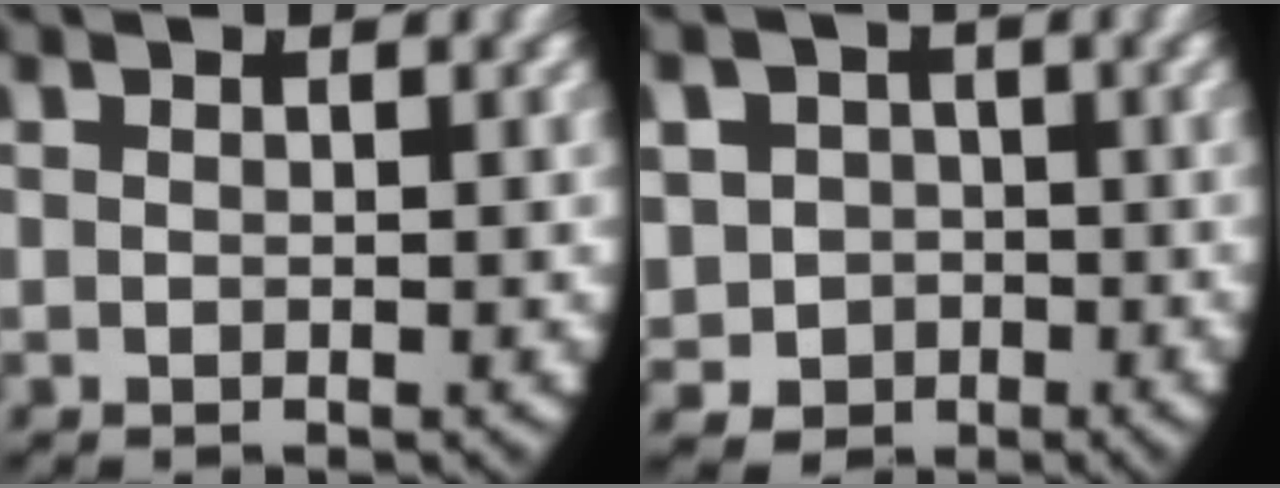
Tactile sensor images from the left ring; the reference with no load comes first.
{"total": 10.4, "force": [-1.6, 9.7, 3.3], "torque": [-0.087, -0.040, -0.026]}